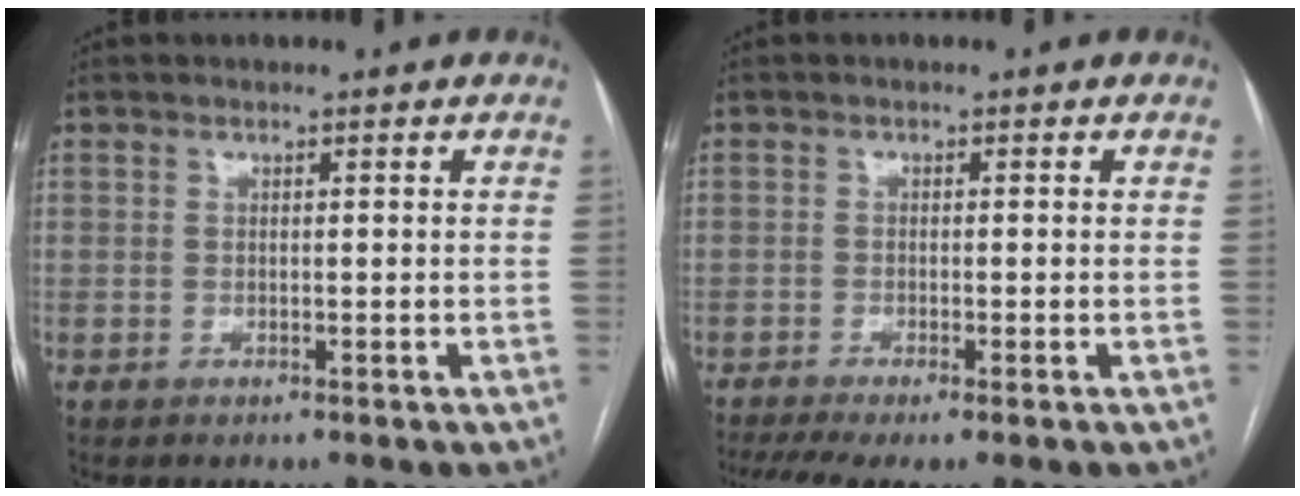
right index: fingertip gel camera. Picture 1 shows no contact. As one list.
[{"total": 5.9, "force": [-4.2, 0.5, 4.1], "torque": [-0.069, -0.011, -0.072]}]